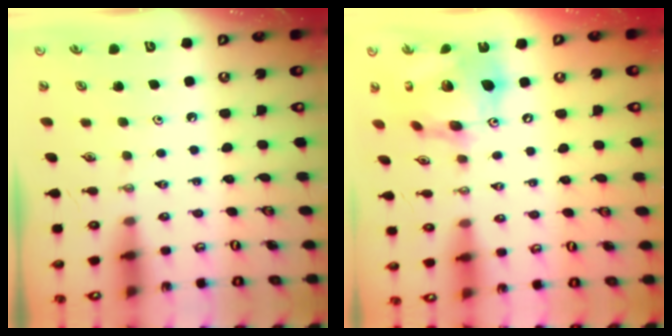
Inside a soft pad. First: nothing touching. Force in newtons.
{"total": 18.8, "press": 18.7, "slide": 2.1}